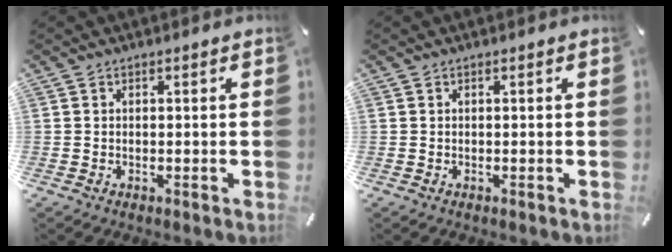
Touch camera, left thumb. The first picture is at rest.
{"total": 0.0}